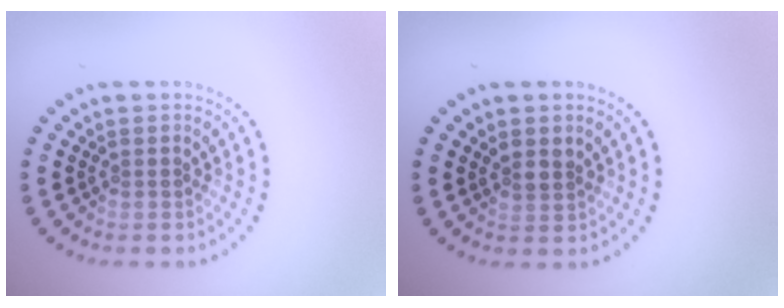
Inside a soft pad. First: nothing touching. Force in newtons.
{"total": 1.5, "press": 1.3, "slide": 0.7}